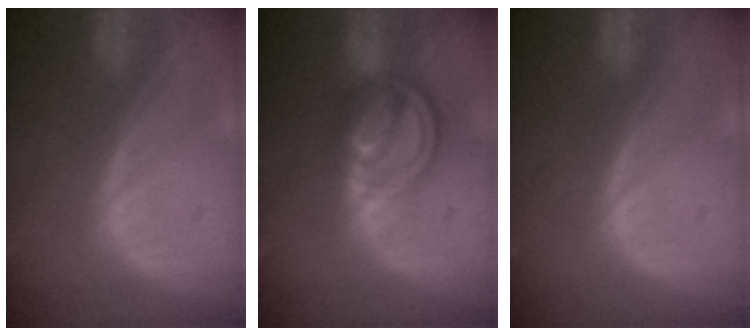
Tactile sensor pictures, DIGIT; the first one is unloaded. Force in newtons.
{"total": 7.9, "press": 6.8, "slide": 3.9}
{"total": 0.0}